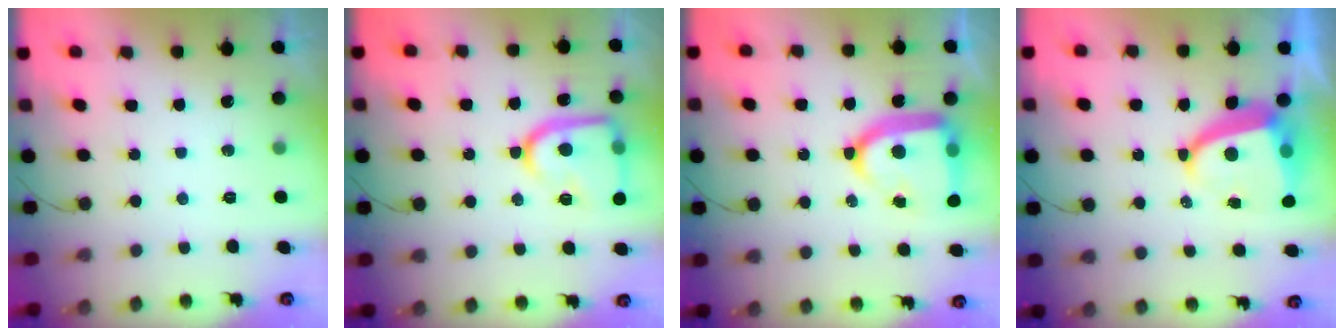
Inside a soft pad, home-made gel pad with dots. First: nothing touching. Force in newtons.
{"total": 16.4, "press": 16.4, "slide": 1.5}
{"total": 17.7, "press": 17.6, "slide": 1.7}
{"total": 8.4, "press": 8.3, "slide": 1.1}